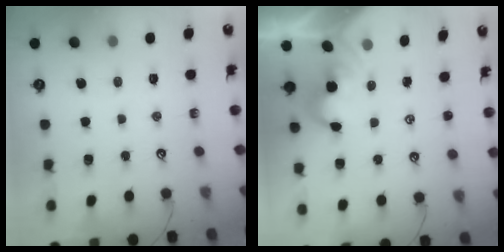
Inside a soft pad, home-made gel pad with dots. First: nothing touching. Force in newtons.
{"total": 2.2, "press": 2.1, "slide": 0.4}